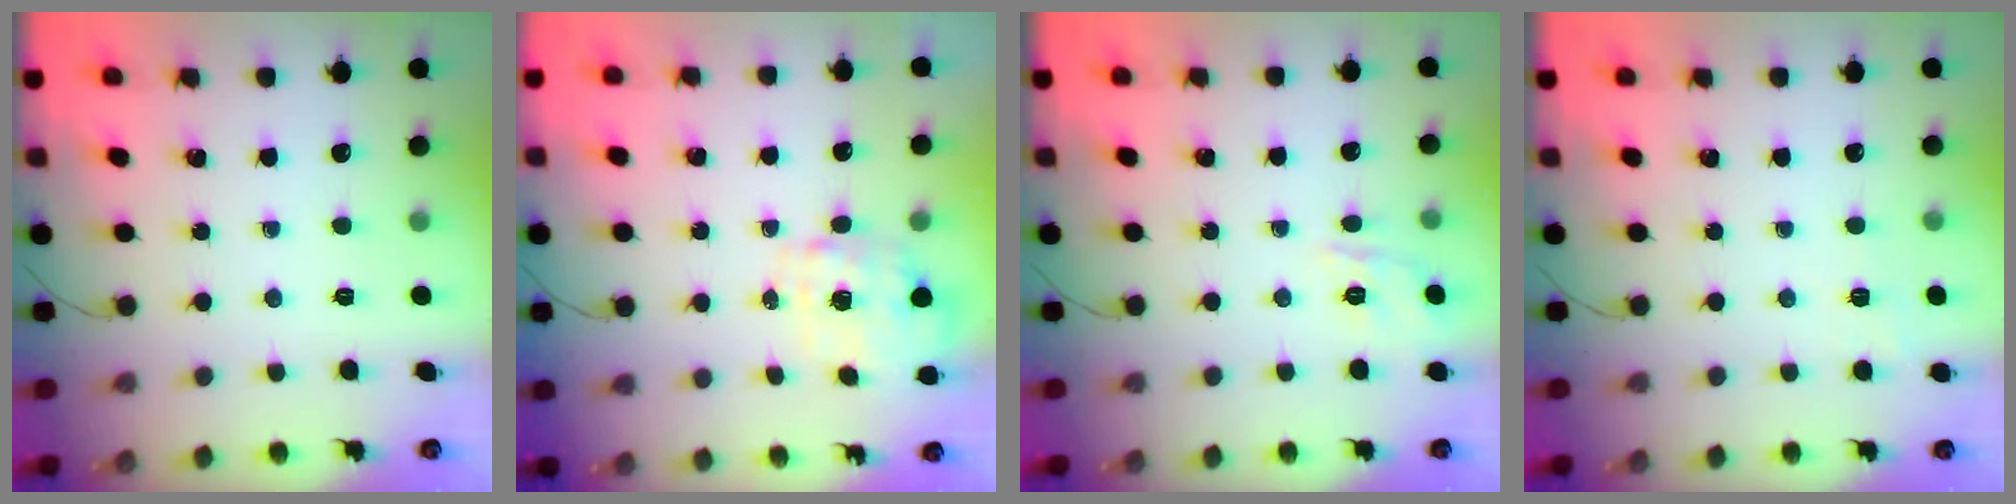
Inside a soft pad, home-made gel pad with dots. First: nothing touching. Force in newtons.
{"total": 1.5, "press": 1.5, "slide": 0.5}
{"total": 6.0, "press": 5.9, "slide": 1.4}
{"total": 1.9, "press": 0.9, "slide": 1.7}